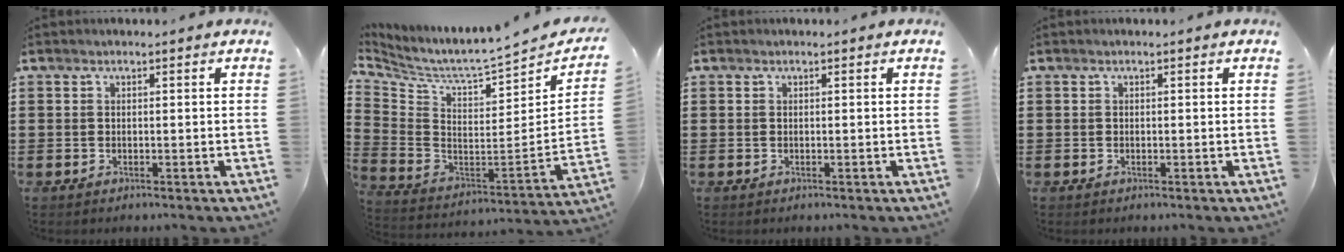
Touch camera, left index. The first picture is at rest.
{"total": 4.5, "force": [4.1, -0.1, 1.9], "torque": [-0.064, -0.058, 0.059]}
{"total": 0.0}
{"total": 0.0}